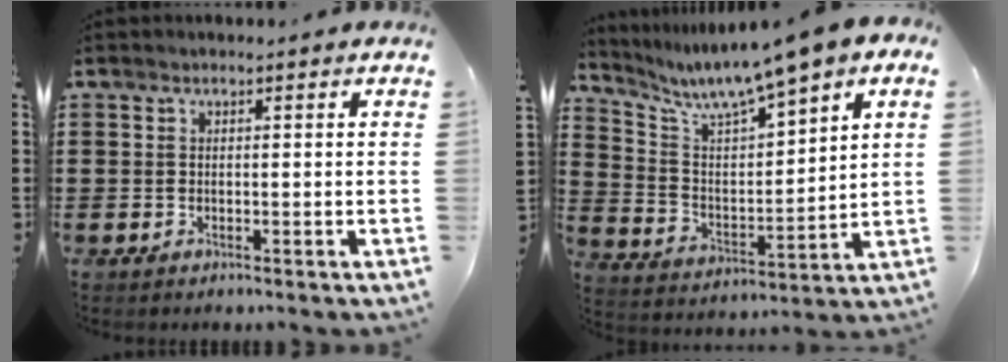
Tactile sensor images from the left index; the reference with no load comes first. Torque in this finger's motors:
{"motor_torque": [1.89, -0.24, 1.05, 0.21]}